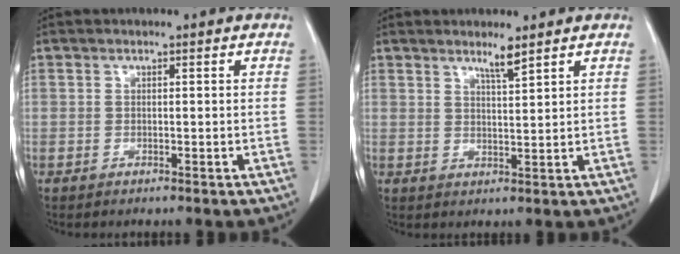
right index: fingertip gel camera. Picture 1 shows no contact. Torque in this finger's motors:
{"motor_torque": [0.03, 0.05, 0.00, 0.02]}